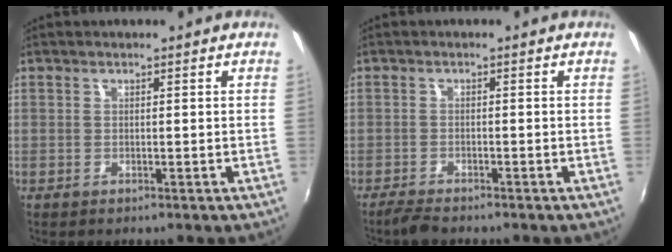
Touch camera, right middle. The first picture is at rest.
{"total": 2.8, "force": [-2.6, 0.4, 1.0], "torque": [-0.032, -0.008, -0.050]}